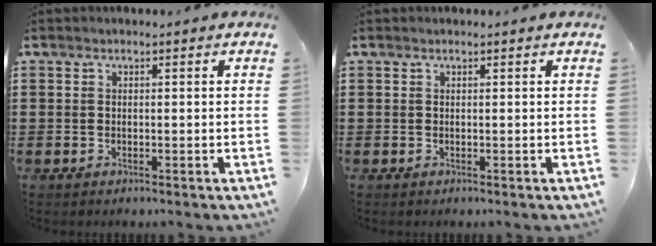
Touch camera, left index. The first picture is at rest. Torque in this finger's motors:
{"motor_torque": [-0.34, 0.54, -0.02, -0.01]}